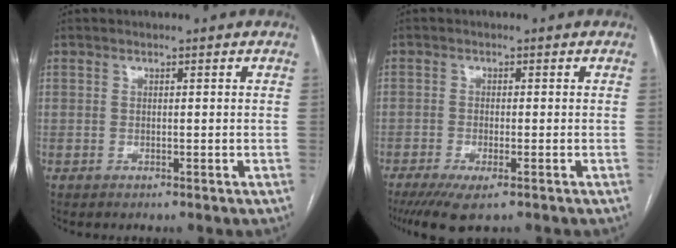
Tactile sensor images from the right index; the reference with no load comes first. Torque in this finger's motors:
{"motor_torque": [0.58, -0.23, 0.00, 0.01]}